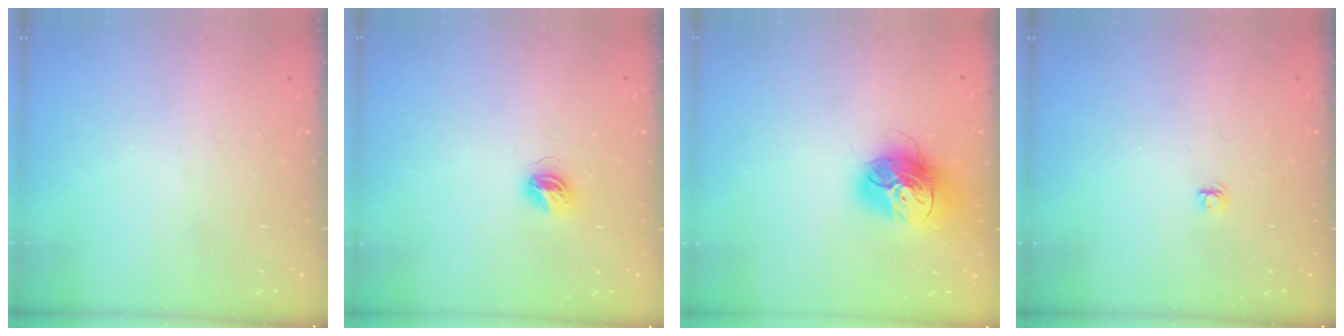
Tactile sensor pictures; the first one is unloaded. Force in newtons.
{"total": 4.6, "press": 4.6, "slide": 0.6}
{"total": 17.1, "press": 17.0, "slide": 1.5}
{"total": 4.1, "press": 4.1, "slide": 0.5}